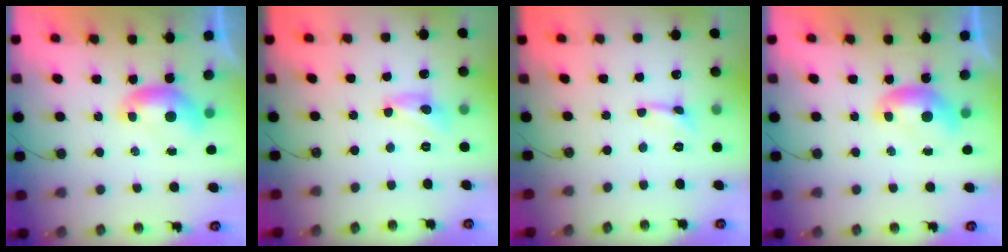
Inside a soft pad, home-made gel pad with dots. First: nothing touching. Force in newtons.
{"total": 5.5, "press": 5.5, "slide": 0.3}
{"total": 0.9, "press": 0.8, "slide": 0.4}
{"total": 0.0}